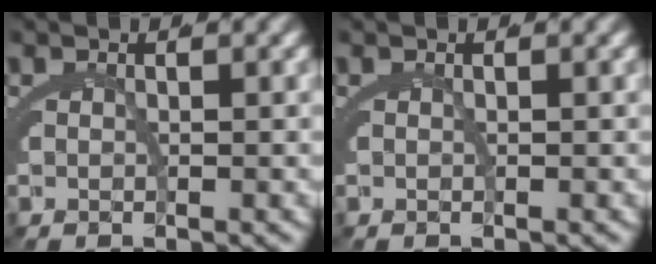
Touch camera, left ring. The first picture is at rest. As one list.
[{"total": 0.0}]